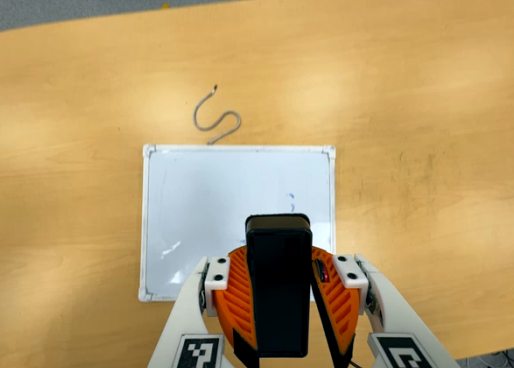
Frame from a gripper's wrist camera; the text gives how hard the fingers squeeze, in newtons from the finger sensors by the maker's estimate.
{"total": 10.9, "left": 10.0, "right": 11.8}